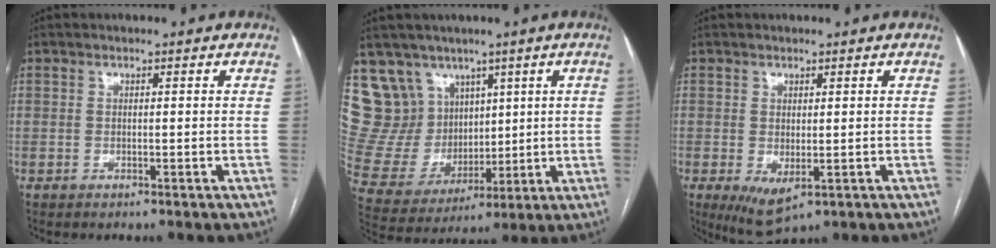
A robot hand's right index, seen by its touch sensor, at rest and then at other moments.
{"total": 12.6, "force": [7.9, 9.4, 2.5], "torque": [-0.063, 0.043, 0.174]}
{"total": 5.3, "force": [-1.7, 2.3, 4.5], "torque": [-0.074, -0.019, -0.011]}